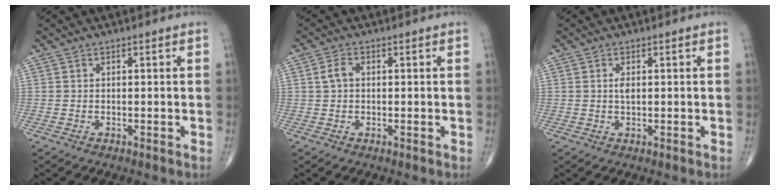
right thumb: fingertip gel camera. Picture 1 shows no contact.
{"total": 2.5, "force": [0.4, 1.7, 1.9], "torque": [-0.039, 0.008, 0.006]}
{"total": 2.8, "force": [0.4, 1.5, 2.4], "torque": [-0.042, -0.002, 0.006]}